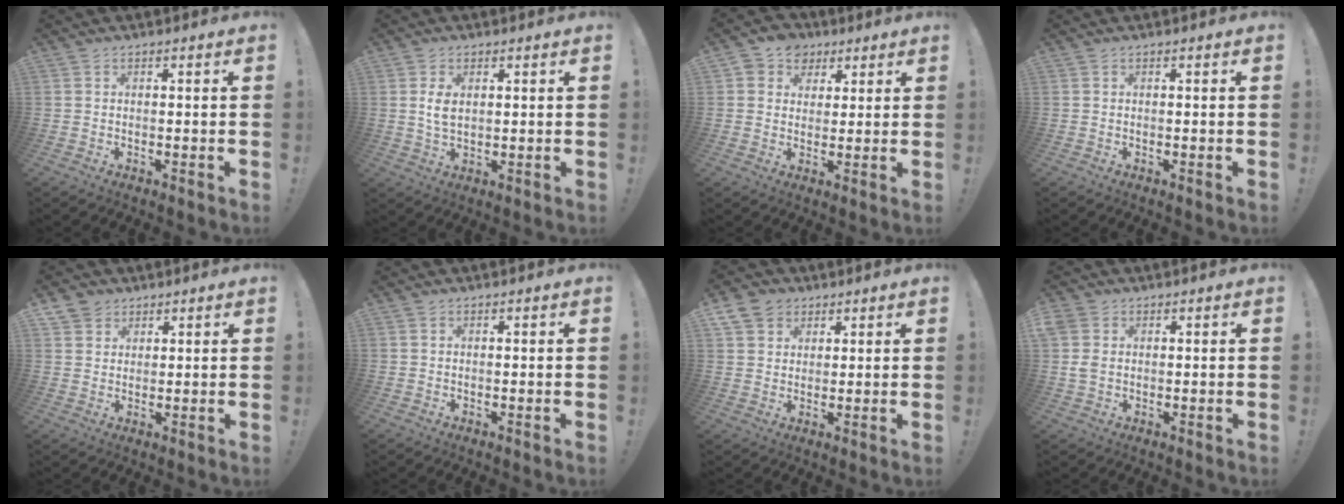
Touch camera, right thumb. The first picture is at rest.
{"total": 4.6, "force": [1.2, 2.7, 3.5], "torque": [-0.061, -0.004, 0.016]}
{"total": 6.8, "force": [2.5, 6.2, 1.2], "torque": [-0.012, -0.011, 0.051]}
{"total": 0.0}
{"total": 4.4, "force": [2.8, 3.4, 0.2], "torque": [0.000, -0.015, 0.053]}
{"total": 0.0}
{"total": 7.3, "force": [4.1, 5.8, 1.8], "torque": [-0.028, -0.021, 0.084]}
{"total": 4.4, "force": [1.1, 3.6, 2.3], "torque": [-0.044, 0.002, 0.022]}